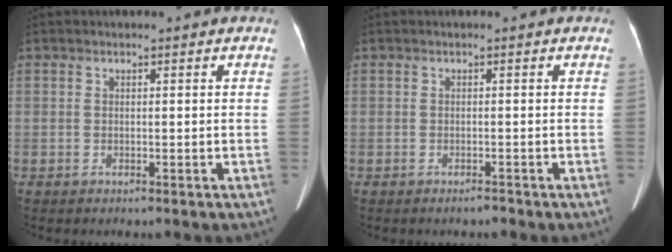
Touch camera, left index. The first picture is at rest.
{"total": 0.7, "force": [-0.6, 0.1, 0.2], "torque": [-0.005, -0.001, -0.010]}